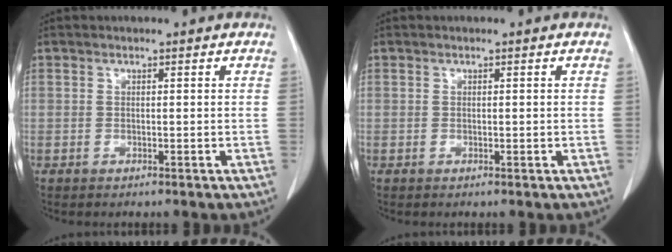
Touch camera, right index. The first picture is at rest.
{"total": 0.0}